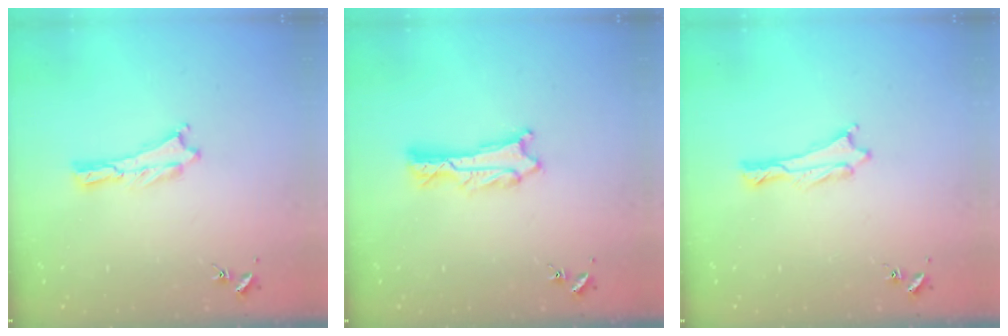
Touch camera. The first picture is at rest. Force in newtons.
{"total": 1.2, "press": 1.2, "slide": 0.1}
{"total": 0.0}